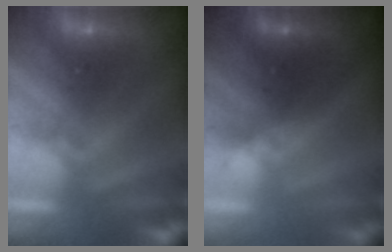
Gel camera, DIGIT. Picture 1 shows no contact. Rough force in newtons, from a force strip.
{"total": 1.5}